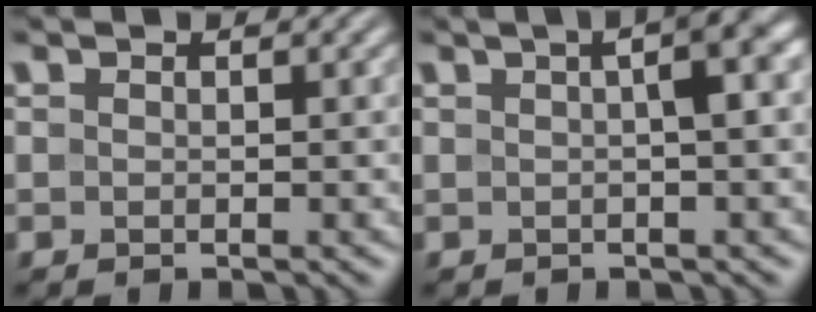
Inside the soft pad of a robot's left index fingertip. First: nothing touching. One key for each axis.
{"total": 4.2, "fx": 0.7, "fy": 0.8, "fz": 4.1, "tx": -0.052, "ty": 0.021, "tz": 0.004}